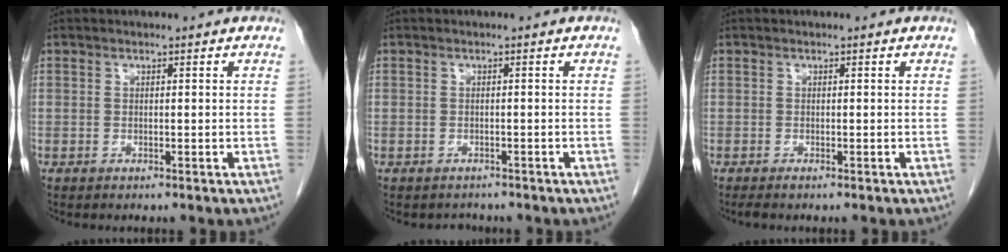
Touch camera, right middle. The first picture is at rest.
{"total": 1.5, "force": [-1.3, 0.7, -0.2], "torque": [-0.002, -0.003, -0.020]}
{"total": 0.5, "force": [-0.4, -0.1, 0.3], "torque": [-0.008, -0.002, -0.008]}